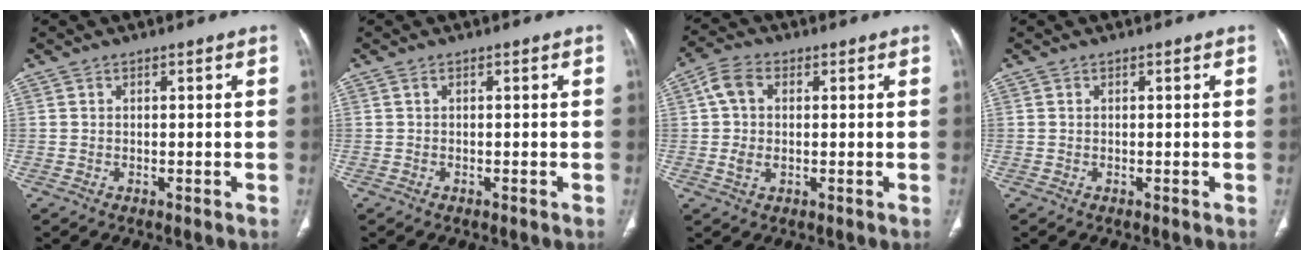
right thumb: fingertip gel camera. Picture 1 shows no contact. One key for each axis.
{"total": 0.0}
{"total": 6.4, "fx": 0.9, "fy": 4.0, "fz": 4.9, "tx": -0.097, "ty": 0.014, "tz": 0.014}
{"total": 0.0}